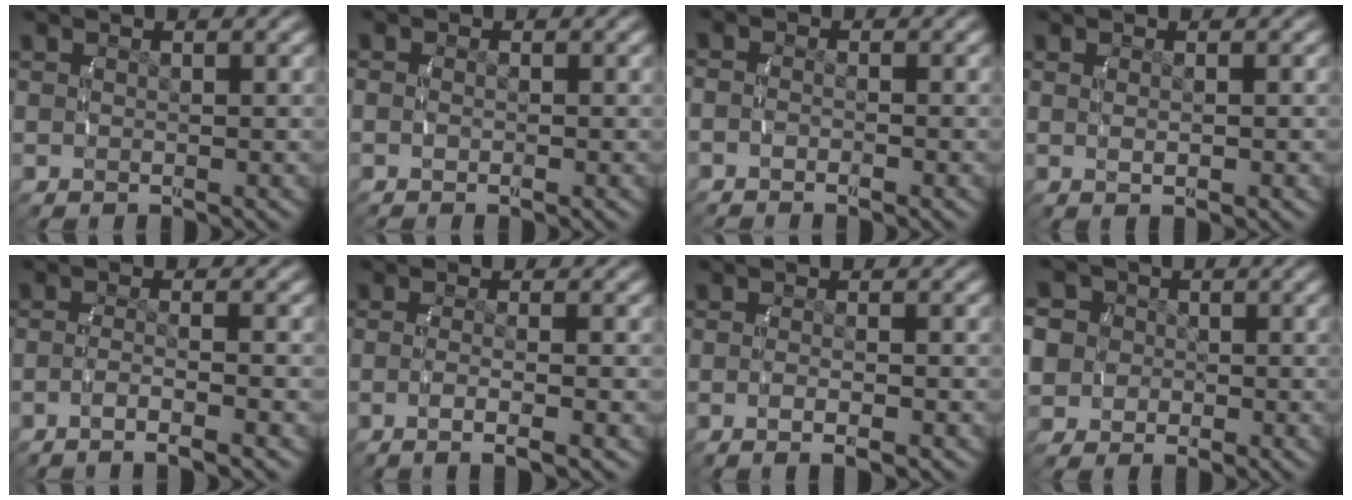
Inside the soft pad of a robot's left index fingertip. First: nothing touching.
{"total": 0.7, "force": [-0.4, 0.5, 0.3], "torque": [-0.013, -0.007, -0.006]}
{"total": 1.6, "force": [-1.1, 1.1, 0.3], "torque": [-0.017, -0.009, -0.020]}
{"total": 1.0, "force": [0.0, -0.4, 0.9], "torque": [-0.020, -0.005, 0.006]}
{"total": 3.3, "force": [-2.5, 0.0, 2.2], "torque": [-0.043, -0.010, -0.038]}
{"total": 3.4, "force": [-2.1, 0.0, 2.7], "torque": [-0.052, -0.009, -0.029]}
{"total": 2.4, "force": [-1.7, 0.2, 1.7], "torque": [-0.032, -0.001, -0.029]}
{"total": 8.5, "force": [-0.1, 7.7, 3.5], "torque": [-0.087, -0.022, -0.009]}